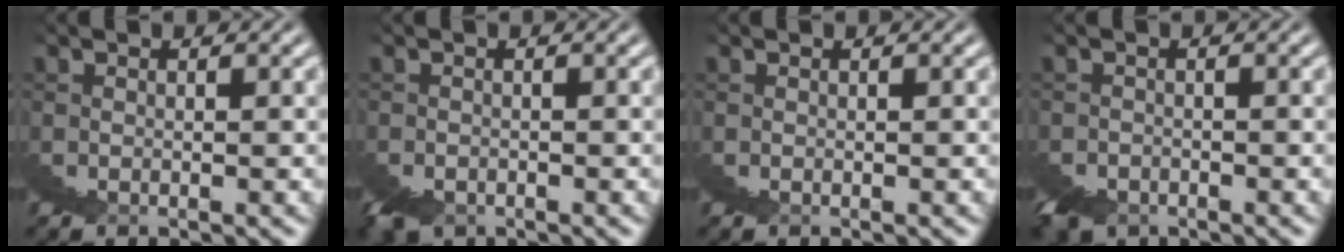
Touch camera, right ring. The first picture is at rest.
{"total": 1.3, "force": [-0.5, -0.9, -0.7], "torque": [0.015, -0.001, -0.005]}
{"total": 0.0}
{"total": 1.0, "force": [-0.7, 0.4, -0.5], "torque": [0.020, 0.003, -0.014]}